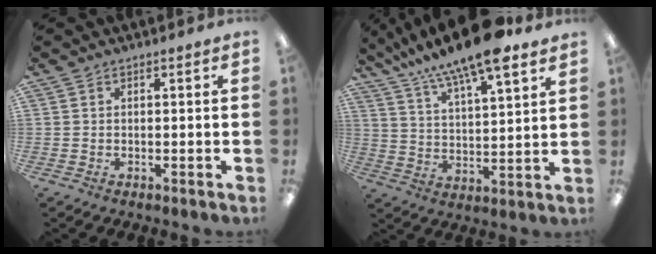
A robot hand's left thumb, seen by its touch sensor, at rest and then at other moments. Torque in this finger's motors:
{"motor_torque": [1.79, 0.04, 1.73, -1.05, 0.16]}